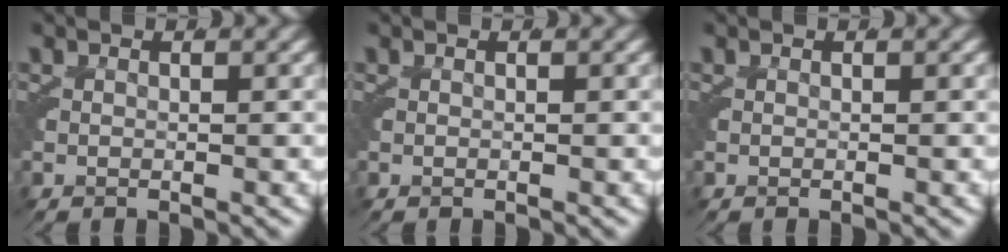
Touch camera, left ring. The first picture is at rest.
{"total": 0.0}
{"total": 0.0}